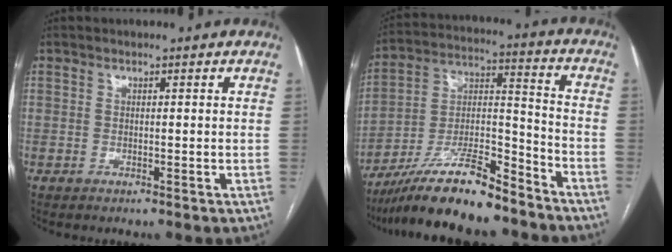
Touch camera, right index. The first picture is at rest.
{"total": 17.2, "force": [-14.0, 2.7, 9.7], "torque": [-0.192, 0.001, -0.249]}